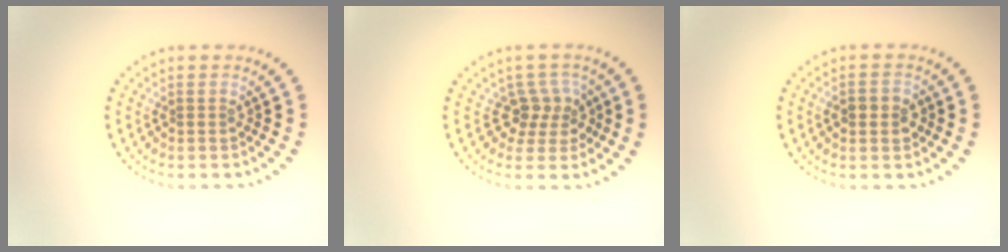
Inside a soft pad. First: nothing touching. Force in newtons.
{"total": 2.8, "press": 2.1, "slide": 1.9}
{"total": 2.0, "press": 2.0, "slide": 0.3}